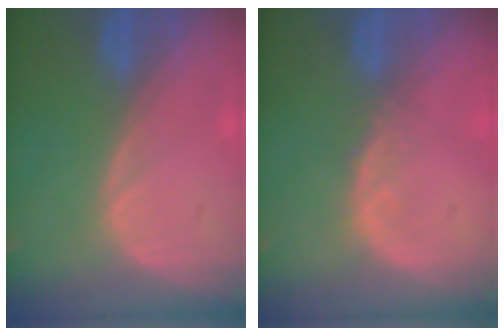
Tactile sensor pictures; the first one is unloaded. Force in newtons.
{"total": 1.4, "press": 1.4, "slide": 0.2}